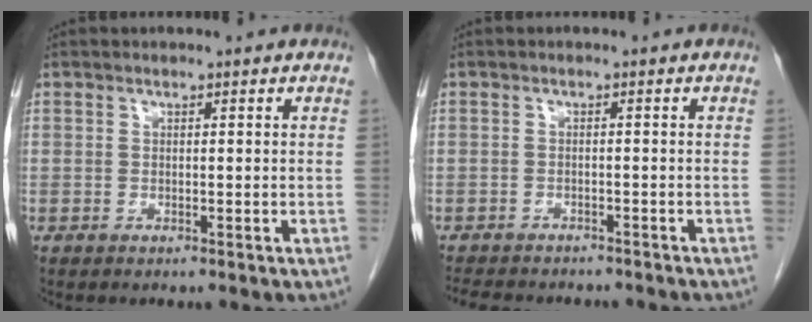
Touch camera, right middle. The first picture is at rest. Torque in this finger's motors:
{"motor_torque": [0.48, -0.43, 0.01, 0.03]}